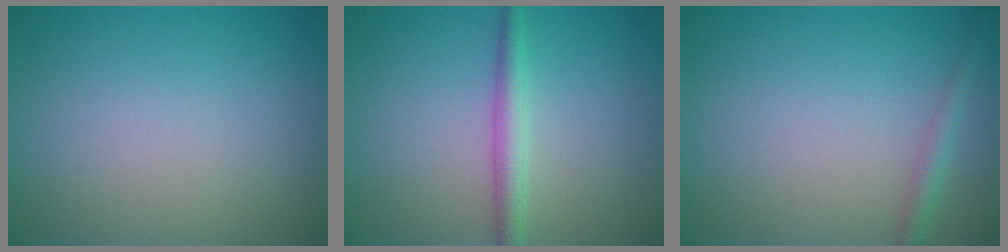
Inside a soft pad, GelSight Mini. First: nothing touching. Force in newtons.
{"total": 2.5, "press": 2.5, "slide": 0.0}
{"total": 1.6, "press": 1.6, "slide": 0.1}